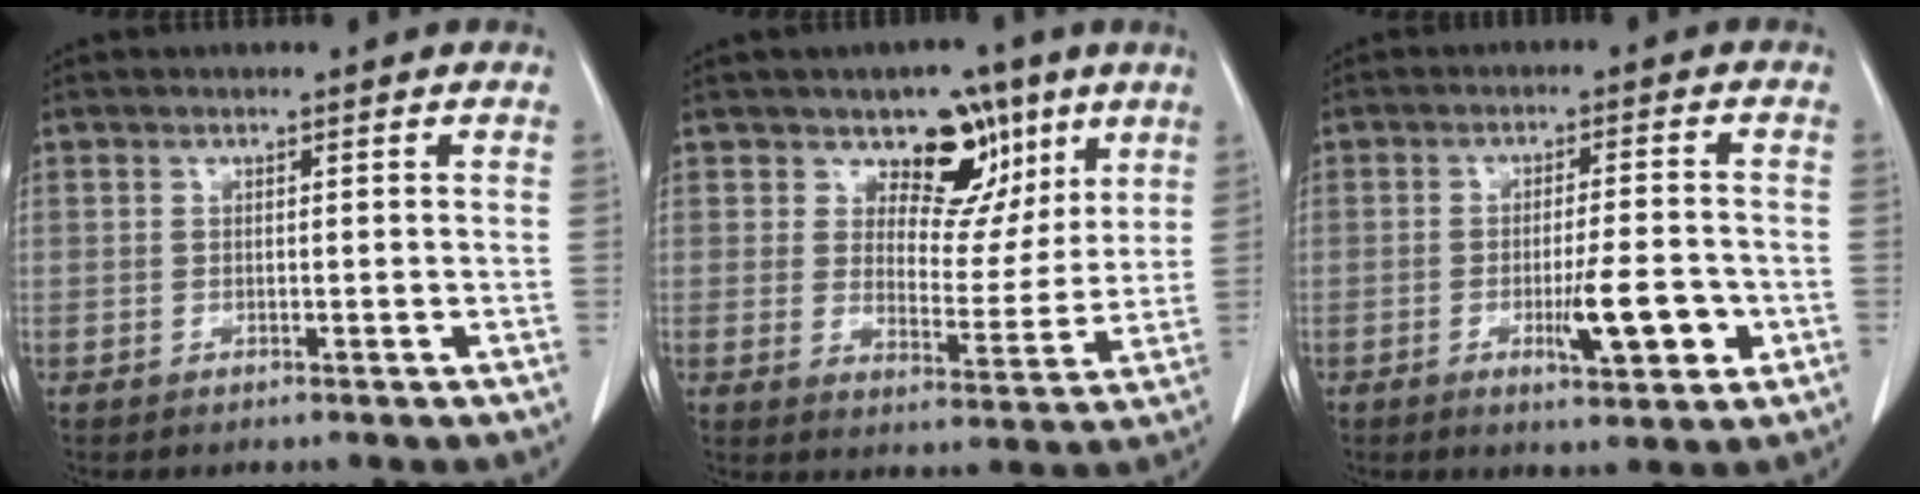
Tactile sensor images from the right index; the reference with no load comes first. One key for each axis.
{"total": 8.9, "fx": 5.4, "fy": 5.6, "fz": 4.2, "tx": -0.041, "ty": 0.002, "tz": 0.083}
{"total": 7.5, "fx": -2.4, "fy": 1.2, "fz": 7.1, "tx": -0.110, "ty": -0.008, "tz": -0.033}